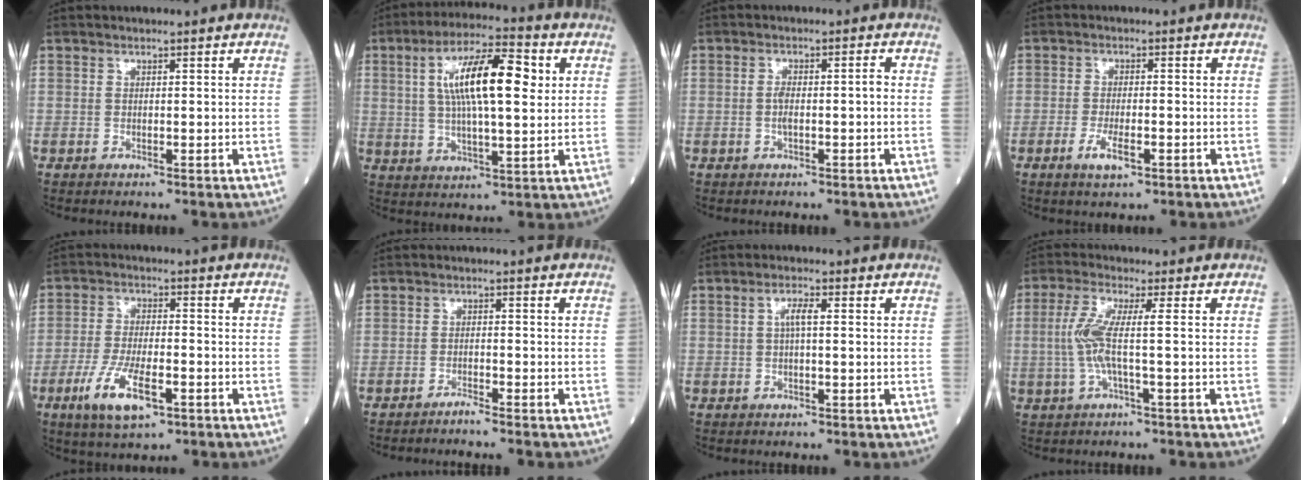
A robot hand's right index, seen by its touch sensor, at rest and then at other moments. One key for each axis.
{"total": 13.5, "fx": 3.2, "fy": 3.2, "fz": 12.7, "tx": -0.231, "ty": 0.023, "tz": 0.053}
{"total": 3.2, "fx": -0.6, "fy": 0.7, "fz": 3.1, "tx": -0.063, "ty": 0.005, "tz": -0.010}
{"total": 3.7, "fx": -1.6, "fy": 1.0, "fz": 3.1, "tx": -0.064, "ty": -0.003, "tz": -0.028}
{"total": 8.9, "fx": -4.1, "fy": 2.6, "fz": 7.4, "tx": -0.153, "ty": -0.014, "tz": -0.070}
{"total": 1.8, "fx": -1.7, "fy": -0.3, "fz": 0.6, "tx": -0.010, "ty": 0.001, "tz": -0.029}
{"total": 2.2, "fx": 0.3, "fy": 0.3, "fz": 2.2, "tx": -0.044, "ty": 0.003, "tz": 0.005}
{"total": 5.8, "fx": -0.1, "fy": 0.4, "fz": 5.8, "tx": -0.135, "ty": 0.008, "tz": -0.007}